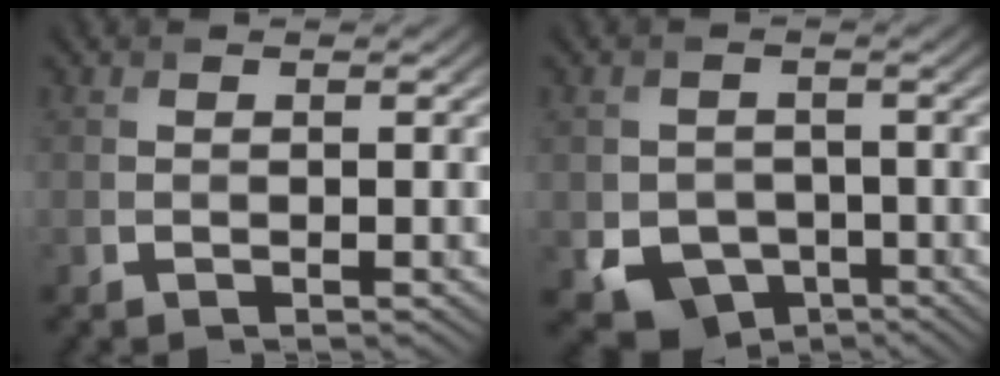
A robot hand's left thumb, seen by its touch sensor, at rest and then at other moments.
{"total": 6.4, "force": [-2.6, 5.3, 2.5], "torque": [-0.046, -0.020, -0.049]}